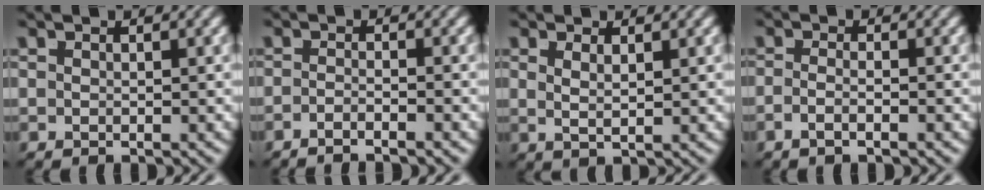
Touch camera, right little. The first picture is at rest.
{"total": 2.6, "force": [-2.4, -0.5, 0.8], "torque": [-0.008, -0.006, -0.040]}
{"total": 1.4, "force": [0.7, -0.4, 1.2], "torque": [-0.016, -0.005, 0.021]}
{"total": 1.9, "force": [-1.4, -0.4, 1.3], "torque": [-0.025, -0.008, -0.023]}